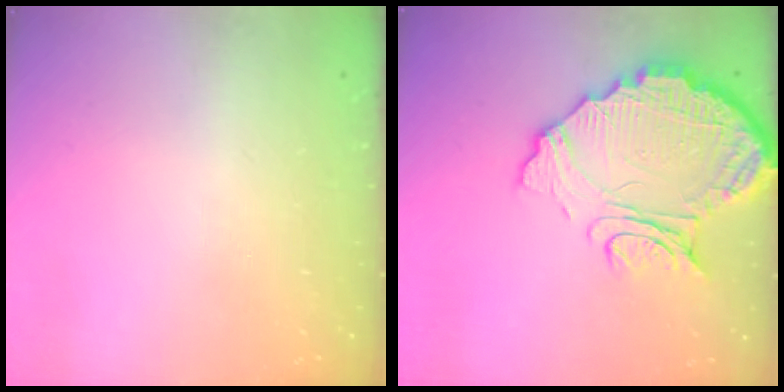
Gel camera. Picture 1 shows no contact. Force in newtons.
{"total": 14.9, "press": 14.8, "slide": 1.4}